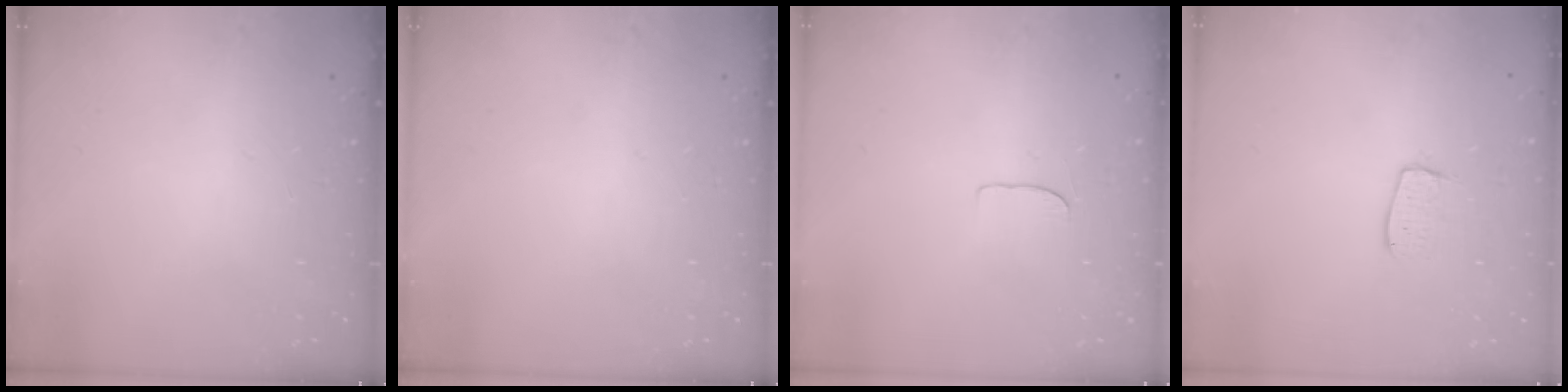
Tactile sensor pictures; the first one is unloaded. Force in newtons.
{"total": 0.0}
{"total": 4.9, "press": 4.9, "slide": 0.5}
{"total": 6.7, "press": 6.7, "slide": 0.5}